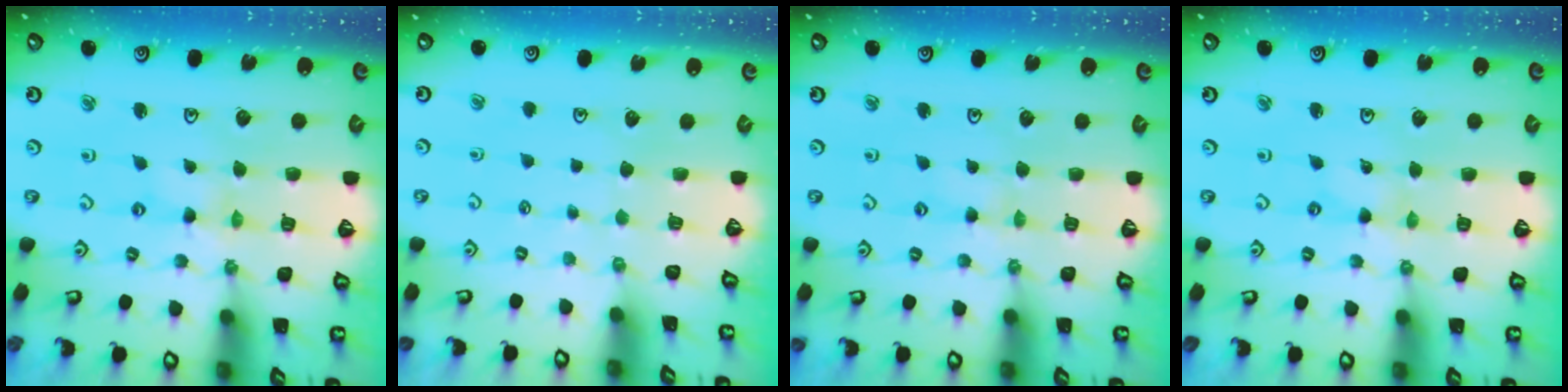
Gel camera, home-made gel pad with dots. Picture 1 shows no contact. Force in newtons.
{"total": 0.6, "press": 0.6, "slide": 0.1}
{"total": 2.6, "press": 2.6, "slide": 0.4}
{"total": 0.0}